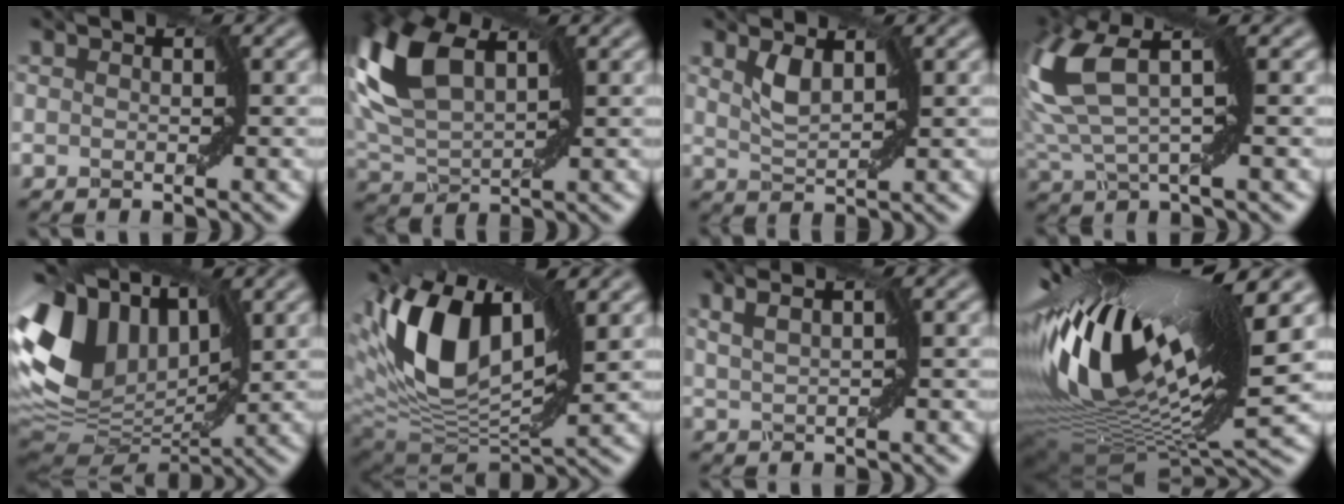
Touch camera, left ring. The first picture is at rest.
{"total": 8.3, "force": [3.7, 4.3, 6.1], "torque": [-0.168, 0.018, 0.080]}
{"total": 1.4, "force": [1.2, 0.3, 0.8], "torque": [-0.033, -0.004, 0.039]}
{"total": 7.5, "force": [1.9, 2.7, 6.8], "torque": [-0.179, 0.012, 0.045]}
{"total": 11.3, "force": [3.1, 7.4, 8.0], "torque": [-0.192, 0.006, 0.063]}
{"total": 12.2, "force": [4.1, 6.0, 9.8], "torque": [-0.196, 0.014, 0.078]}
{"total": 1.5, "force": [1.3, -0.3, 0.6], "torque": [-0.017, 0.001, 0.024]}
{"total": 18.1, "force": [4.7, 4.9, 16.8], "torque": [-0.324, -0.003, 0.090]}